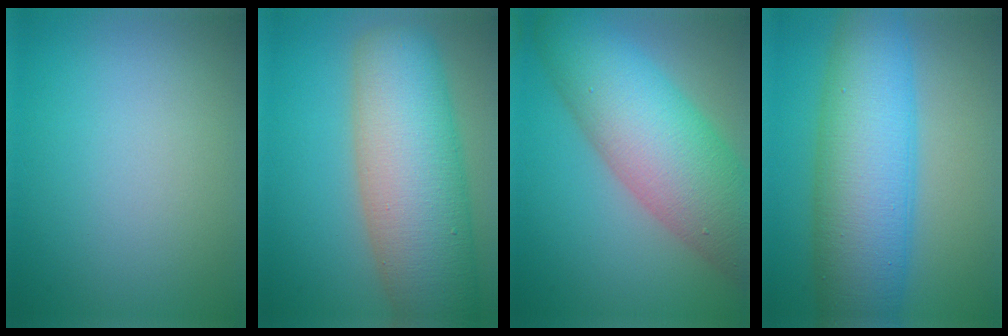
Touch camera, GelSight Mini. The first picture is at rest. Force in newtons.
{"total": 12.3, "press": 12.3, "slide": 0.8}
{"total": 11.5, "press": 11.5, "slide": 0.4}
{"total": 10.4, "press": 10.4, "slide": 0.1}